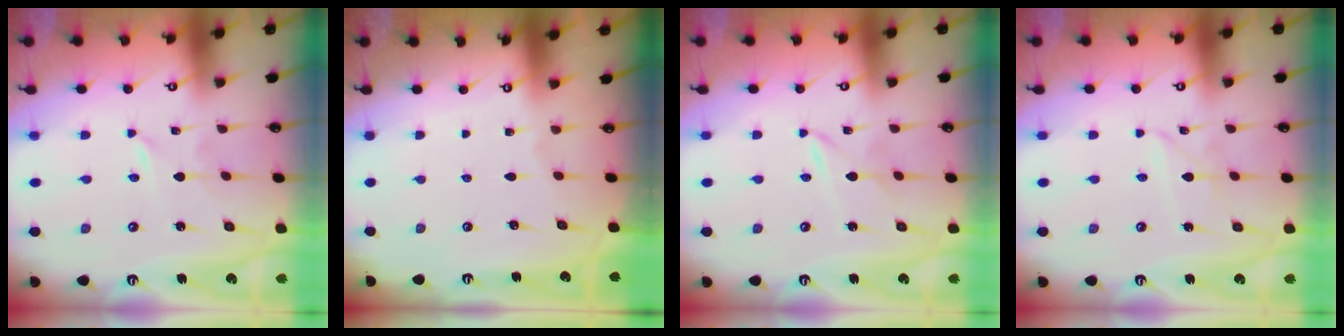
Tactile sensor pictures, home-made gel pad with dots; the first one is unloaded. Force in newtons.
{"total": 0.0}
{"total": 2.0, "press": 2.0, "slide": 0.3}
{"total": 3.1, "press": 3.1, "slide": 0.4}